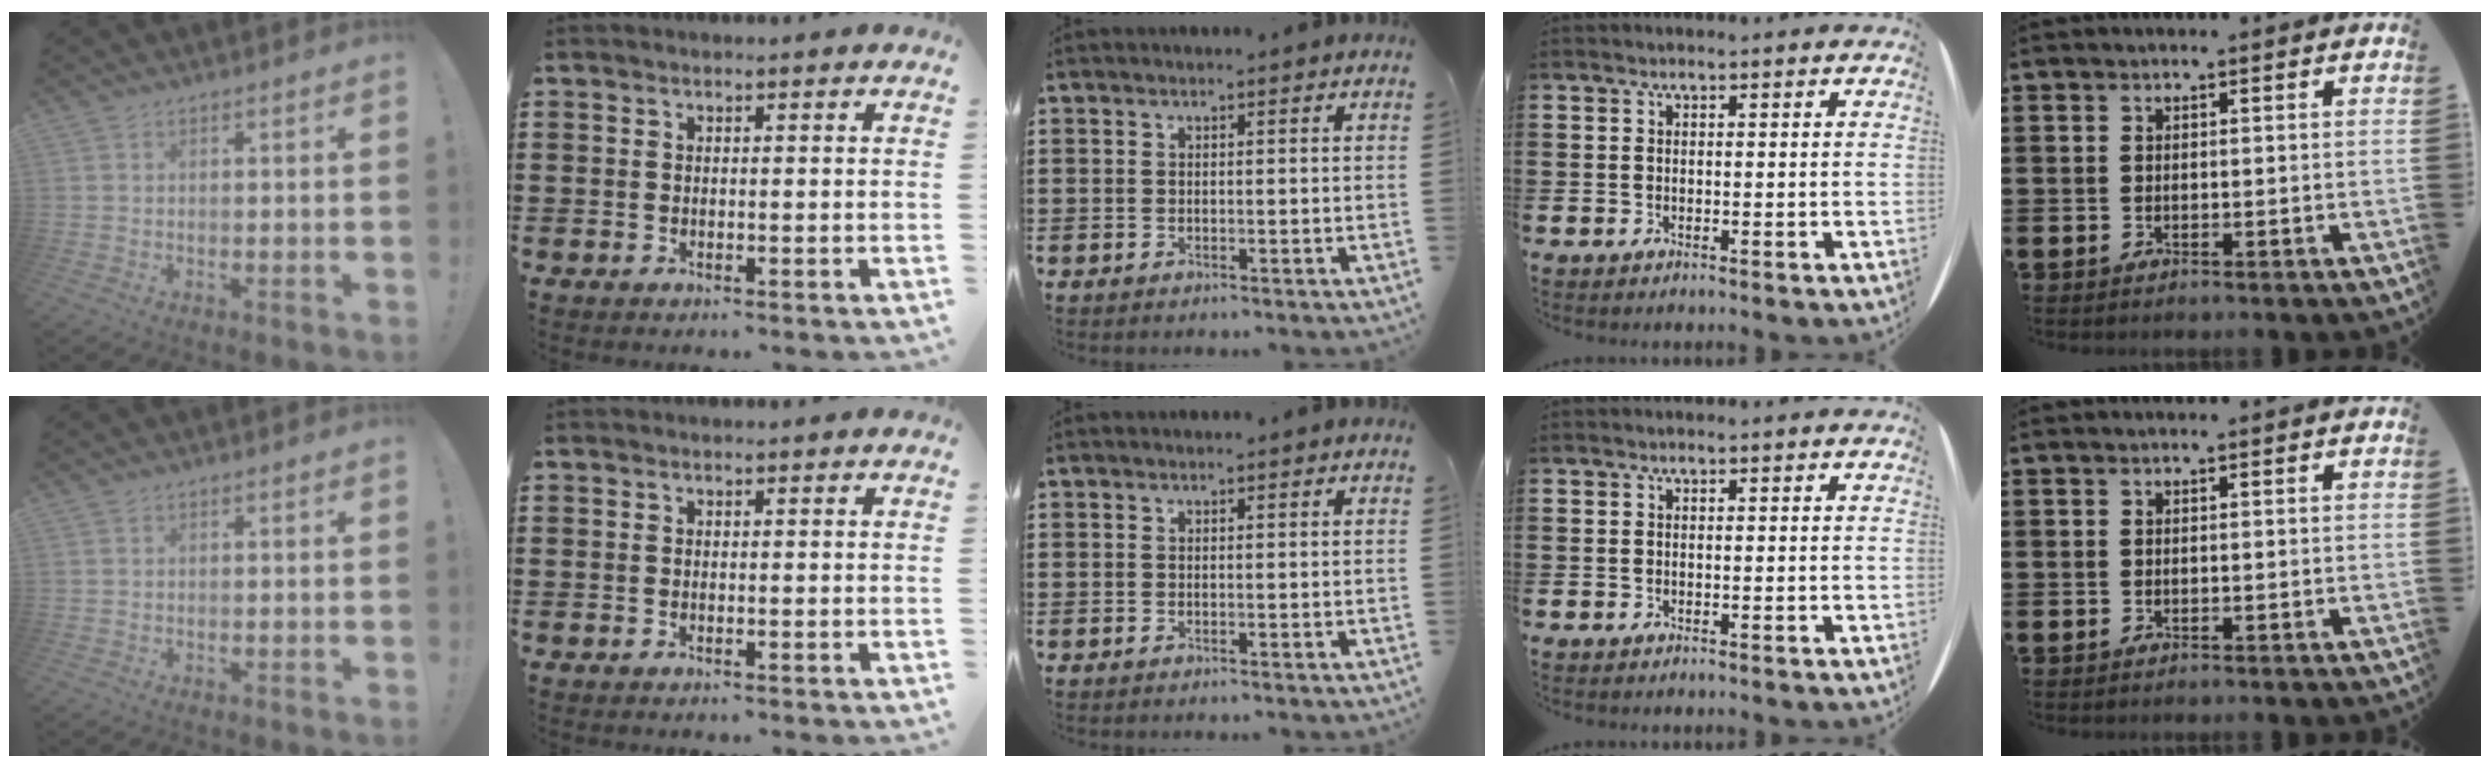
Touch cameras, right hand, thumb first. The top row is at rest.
{}